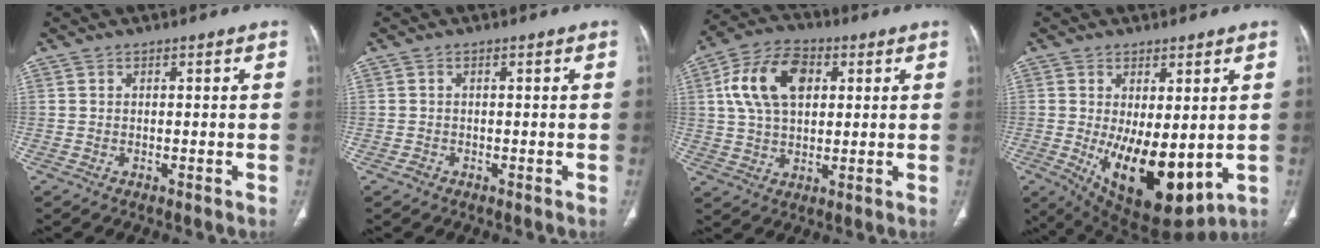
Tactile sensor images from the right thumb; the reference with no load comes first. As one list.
[{"total": 0.8, "force": [-0.6, 0.6, 0.2], "torque": [-0.003, 0.002, -0.013]}, {"total": 13.6, "force": [3.5, 8.6, 10.0], "torque": [-0.176, 0.010, 0.061]}, {"total": 15.0, "force": [-1.6, 6.8, 13.2], "torque": [-0.197, -0.031, 0.001]}]